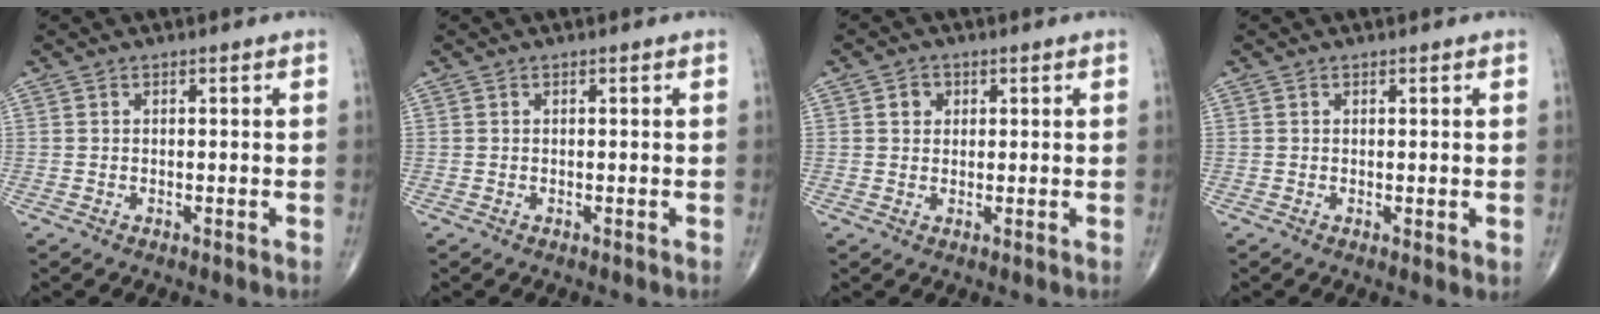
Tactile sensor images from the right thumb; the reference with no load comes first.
{"total": 0.0}
{"total": 2.5, "force": [0.8, 2.2, 1.0], "torque": [-0.002, -0.001, 0.009]}
{"total": 1.4, "force": [0.0, 0.4, 1.3], "torque": [-0.023, -0.008, 0.000]}